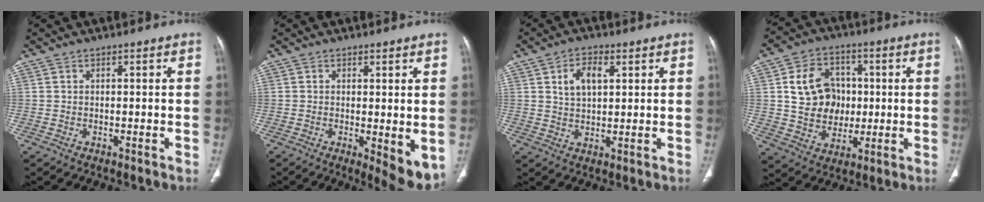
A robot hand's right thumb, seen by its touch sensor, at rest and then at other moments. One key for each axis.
{"total": 6.5, "fx": -0.8, "fy": 2.2, "fz": 6.1, "tx": -0.082, "ty": -0.020, "tz": -0.008}
{"total": 6.0, "fx": 2.3, "fy": 3.4, "fz": 4.4, "tx": -0.067, "ty": -0.005, "tz": 0.042}
{"total": 13.2, "fx": 1.6, "fy": 11.1, "fz": 6.9, "tx": -0.080, "ty": 0.008, "tz": 0.035}